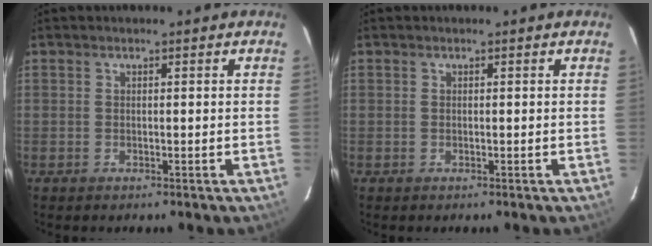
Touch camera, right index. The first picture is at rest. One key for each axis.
{"total": 0.0}